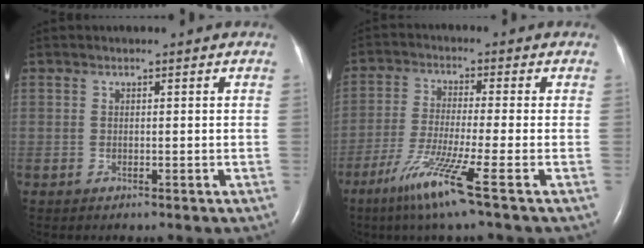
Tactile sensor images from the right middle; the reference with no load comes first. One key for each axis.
{"total": 9.2, "fx": -5.2, "fy": -1.5, "fz": 7.5, "tx": -0.149, "ty": -0.035, "tz": -0.103}